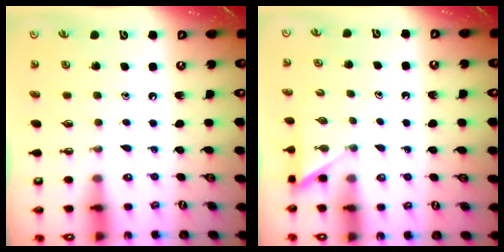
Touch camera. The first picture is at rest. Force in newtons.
{"total": 2.5, "press": 2.5, "slide": 0.2}